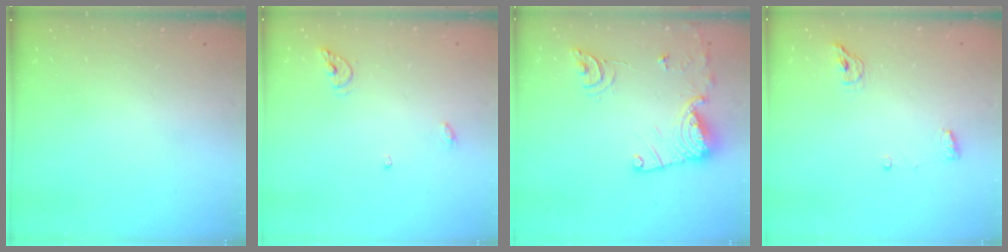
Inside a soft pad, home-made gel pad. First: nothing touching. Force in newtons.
{"total": 5.8, "press": 5.8, "slide": 0.4}
{"total": 14.7, "press": 14.7, "slide": 0.7}
{"total": 5.4, "press": 5.3, "slide": 1.1}